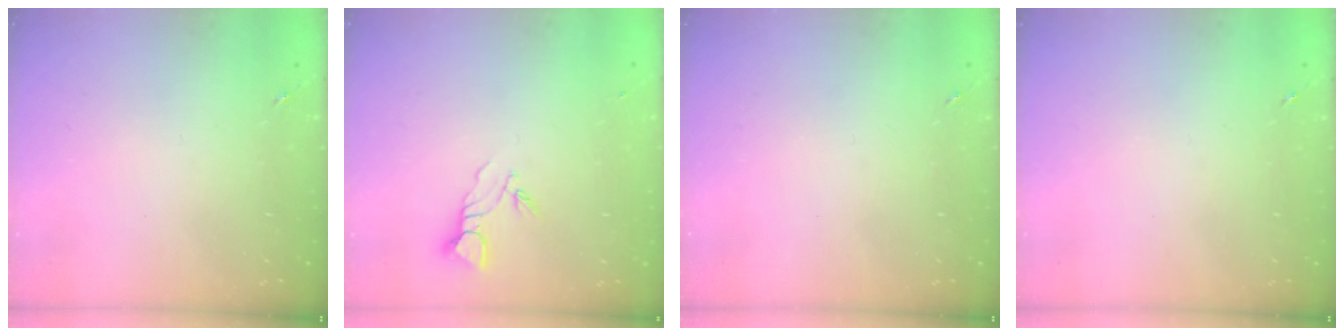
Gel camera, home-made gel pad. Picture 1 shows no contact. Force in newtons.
{"total": 4.3, "press": 4.3, "slide": 0.3}
{"total": 0.0}
{"total": 0.0}